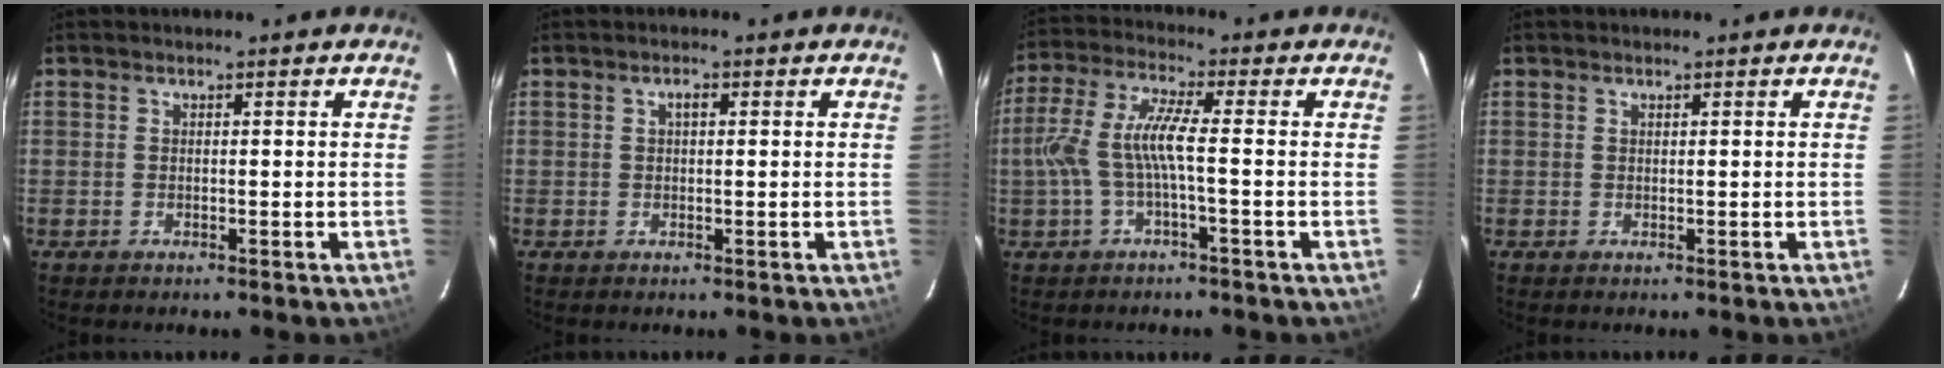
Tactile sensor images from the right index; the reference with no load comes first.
{"total": 1.2, "force": [0.3, 0.7, 1.0], "torque": [-0.017, 0.007, 0.004]}
{"total": 7.8, "force": [-1.6, 0.8, 7.5], "torque": [-0.172, 0.008, -0.027]}
{"total": 0.0}